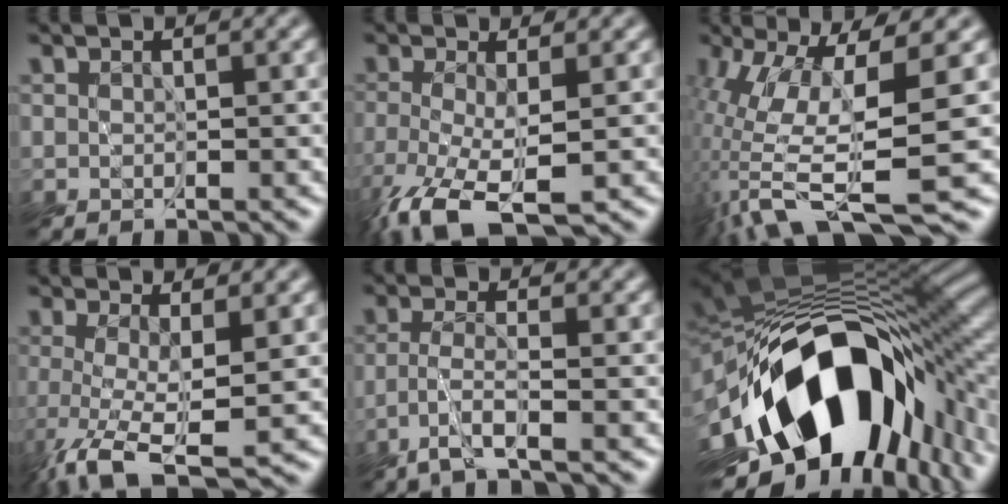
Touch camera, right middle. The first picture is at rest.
{"total": 6.1, "force": [-3.3, 1.7, 4.8], "torque": [-0.112, -0.019, -0.063]}
{"total": 9.4, "force": [-2.1, 2.0, 8.9], "torque": [-0.182, -0.007, -0.036]}
{"total": 5.3, "force": [-1.7, 1.0, 4.9], "torque": [-0.092, -0.015, -0.032]}
{"total": 2.6, "force": [-1.7, -0.1, 2.0], "torque": [-0.042, 0.001, -0.045]}
{"total": 16.7, "force": [-5.7, 9.4, 12.6], "torque": [-0.203, -0.016, -0.083]}